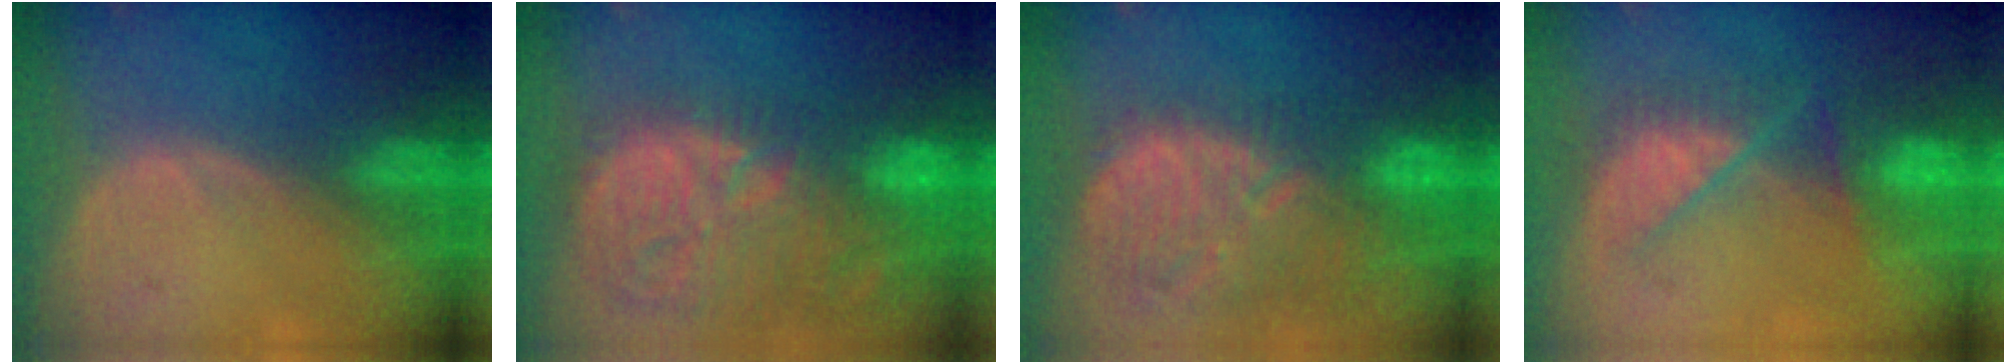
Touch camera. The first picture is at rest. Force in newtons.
{"total": 15.5, "press": 13.5, "slide": 7.6}
{"total": 12.6, "press": 11.2, "slide": 5.8}
{"total": 7.6, "press": 7.3, "slide": 2.0}